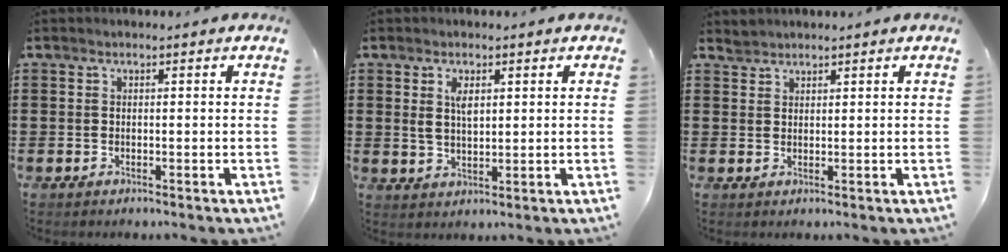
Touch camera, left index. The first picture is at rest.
{"total": 3.5, "force": [1.3, 1.9, 2.7], "torque": [-0.051, 0.005, 0.020]}
{"total": 1.5, "force": [1.4, 0.4, -0.1], "torque": [-0.001, 0.000, 0.029]}